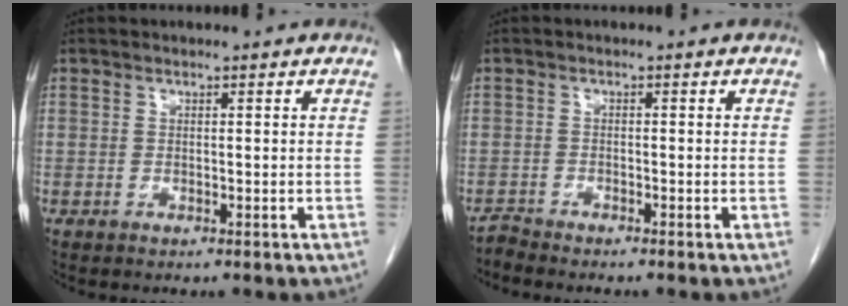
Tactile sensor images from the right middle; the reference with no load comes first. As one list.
[{"total": 1.5, "force": [-1.4, -0.3, -0.4], "torque": [0.009, -0.008, -0.029]}]